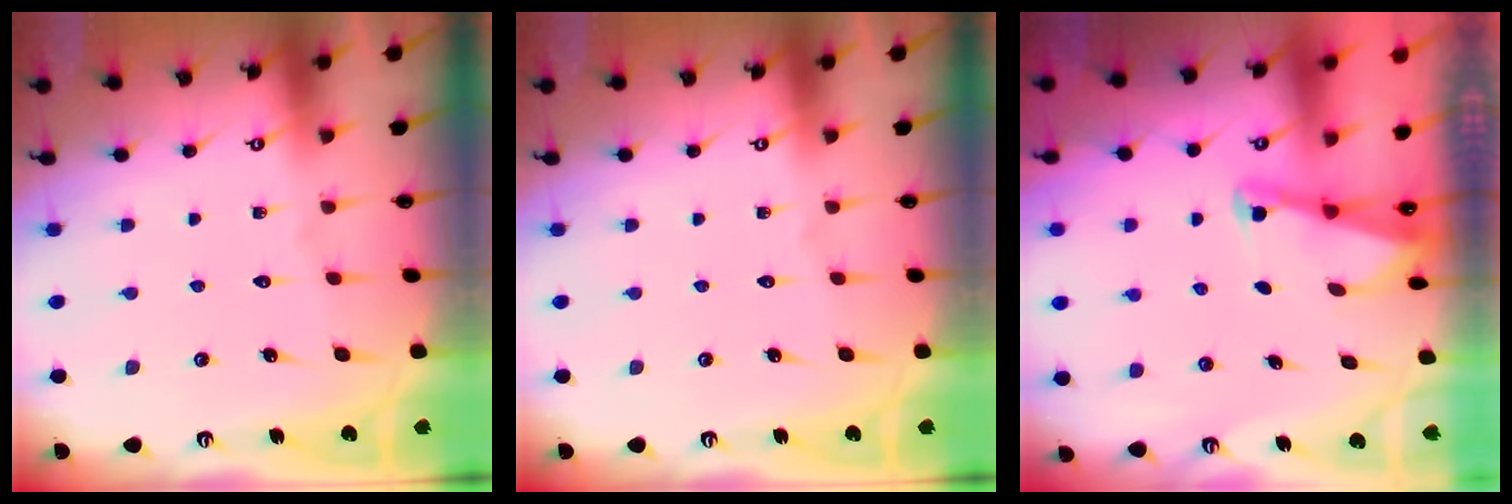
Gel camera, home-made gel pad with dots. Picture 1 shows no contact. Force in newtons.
{"total": 0.0}
{"total": 2.0, "press": 2.0, "slide": 0.3}